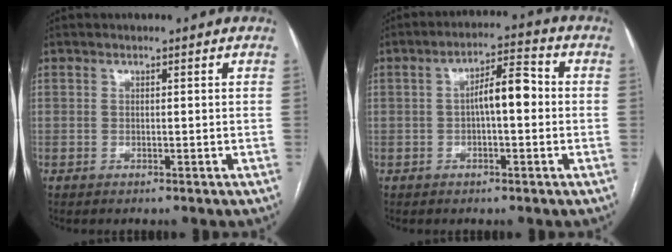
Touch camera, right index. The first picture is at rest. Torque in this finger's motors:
{"motor_torque": [0.97, -0.13, 0.44, 0.11]}